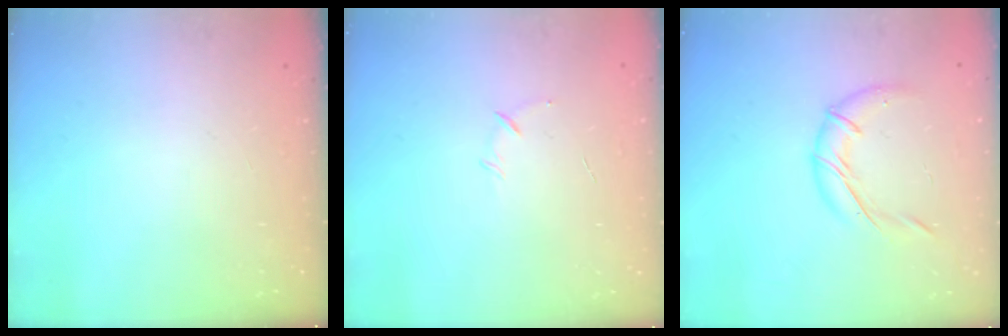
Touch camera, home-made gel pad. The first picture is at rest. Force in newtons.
{"total": 5.0, "press": 4.8, "slide": 1.3}
{"total": 10.4, "press": 10.4, "slide": 0.5}